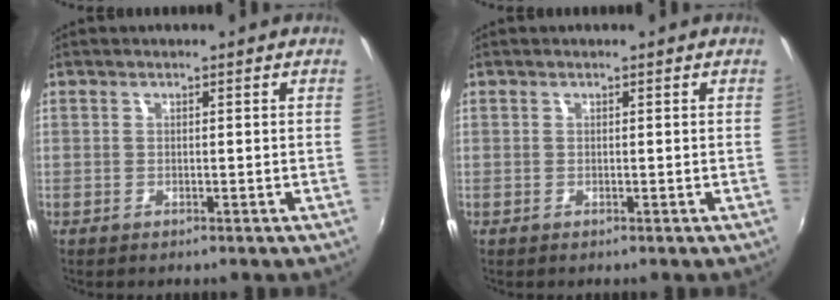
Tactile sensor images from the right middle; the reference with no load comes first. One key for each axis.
{"total": 0.0}